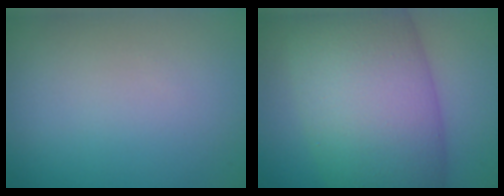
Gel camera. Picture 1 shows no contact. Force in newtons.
{"total": 13.7, "press": 13.7, "slide": 0.3}